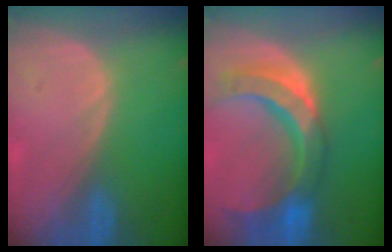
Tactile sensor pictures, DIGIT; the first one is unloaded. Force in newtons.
{"total": 11.4, "press": 9.6, "slide": 6.0}